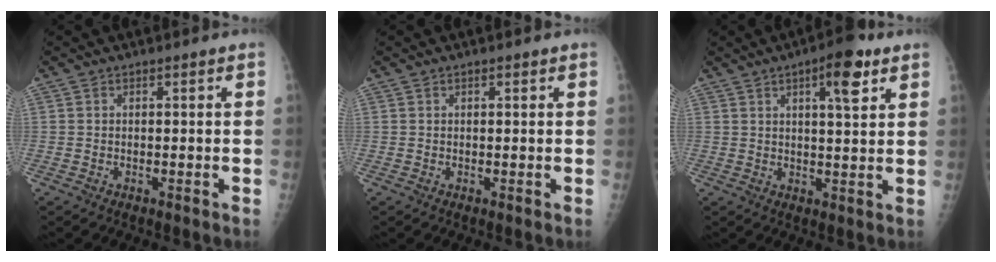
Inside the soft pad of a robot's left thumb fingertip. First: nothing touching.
{"total": 0.8, "force": [0.4, 0.4, 0.6], "torque": [-0.007, 0.000, 0.005]}
{"total": 8.3, "force": [4.2, 2.5, 6.7], "torque": [-0.085, -0.016, 0.056]}